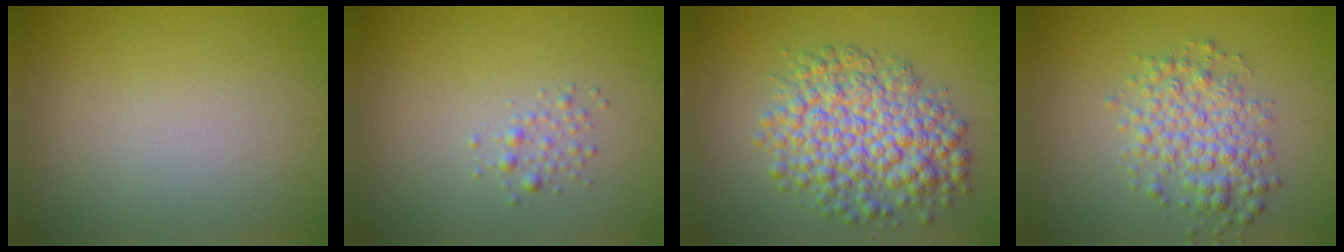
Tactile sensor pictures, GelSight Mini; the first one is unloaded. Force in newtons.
{"total": 1.2, "press": 1.2, "slide": 0.1}
{"total": 8.0, "press": 8.0, "slide": 0.2}
{"total": 4.4, "press": 4.4, "slide": 0.1}